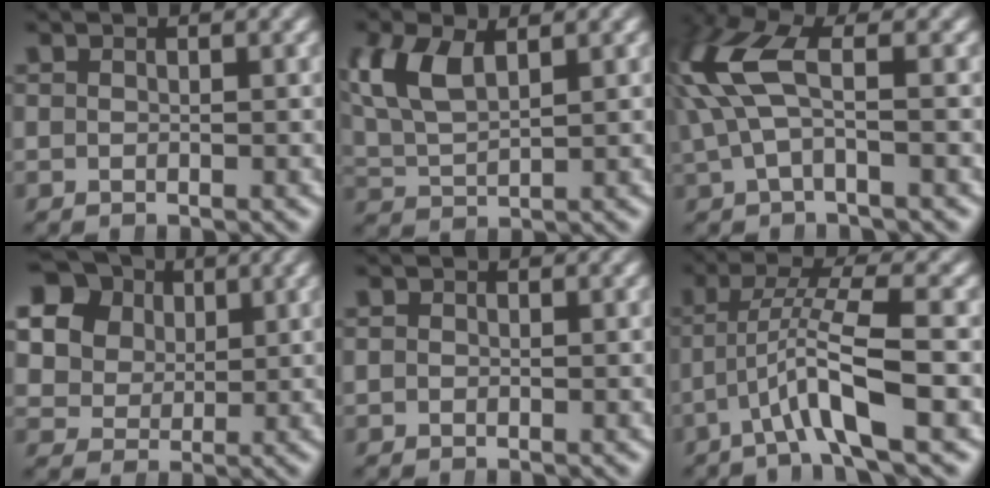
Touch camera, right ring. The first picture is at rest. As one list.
[{"total": 5.2, "force": [1.6, 3.7, 3.2], "torque": [-0.098, -0.009, 0.036]}, {"total": 5.6, "force": [0.9, 3.0, 4.6], "torque": [-0.114, 0.001, 0.020]}, {"total": 12.4, "force": [4.1, 10.4, 5.4], "torque": [-0.124, -0.001, 0.058]}, {"total": 0.9, "force": [-0.1, 0.9, 0.1], "torque": [-0.007, -0.006, 0.001]}, {"total": 4.6, "force": [-0.4, 1.3, 4.4], "torque": [-0.082, -0.006, -0.005]}]